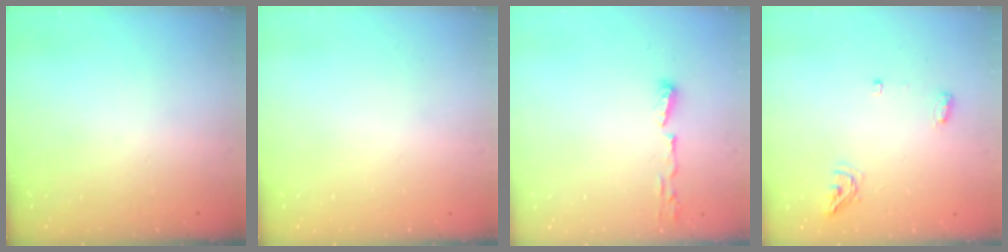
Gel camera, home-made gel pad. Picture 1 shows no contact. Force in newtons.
{"total": 0.0}
{"total": 6.0, "press": 5.8, "slide": 1.2}
{"total": 5.8, "press": 5.7, "slide": 0.9}